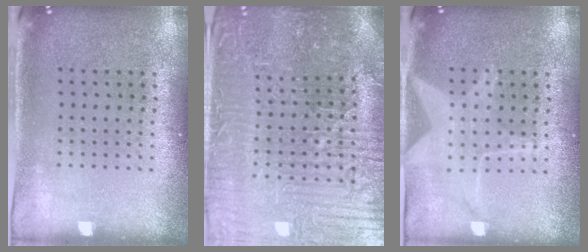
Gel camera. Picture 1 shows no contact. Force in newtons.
{"total": 4.6, "press": 4.5, "slide": 0.8}
{"total": 1.5, "press": 1.5, "slide": 0.2}